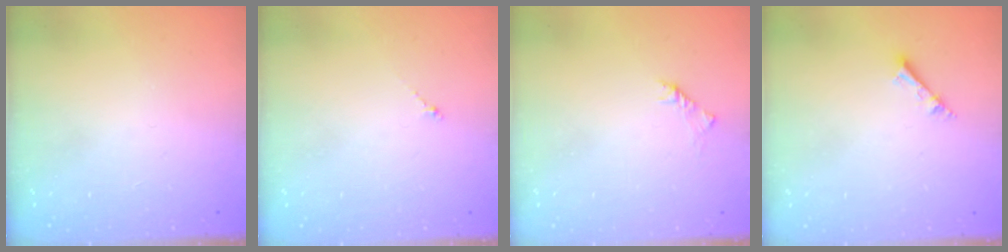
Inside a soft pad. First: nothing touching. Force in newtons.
{"total": 0.7, "press": 0.6, "slide": 0.4}
{"total": 1.6, "press": 1.4, "slide": 0.6}
{"total": 2.5, "press": 2.5, "slide": 0.1}